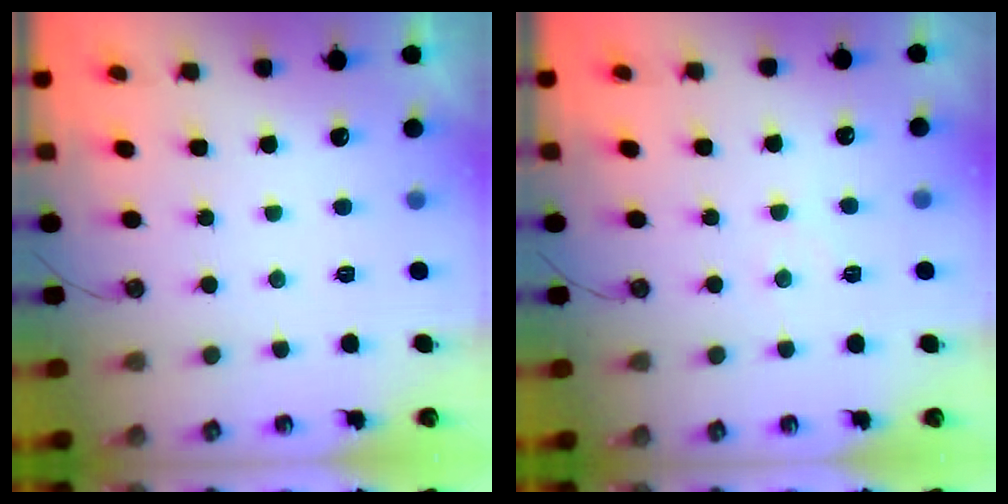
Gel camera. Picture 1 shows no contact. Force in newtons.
{"total": 5.0, "press": 5.0, "slide": 0.7}